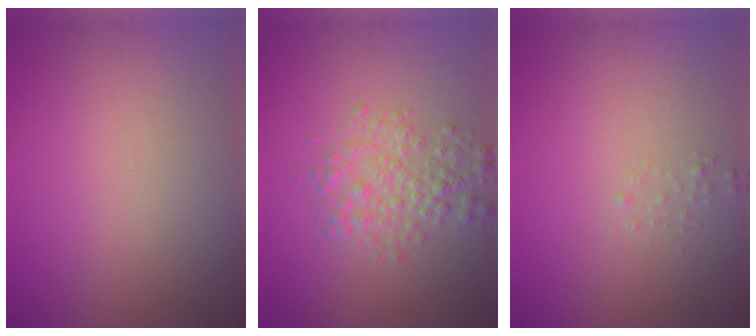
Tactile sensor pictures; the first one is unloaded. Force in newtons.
{"total": 3.1, "press": 3.1, "slide": 0.1}
{"total": 0.6, "press": 0.6, "slide": 0.1}